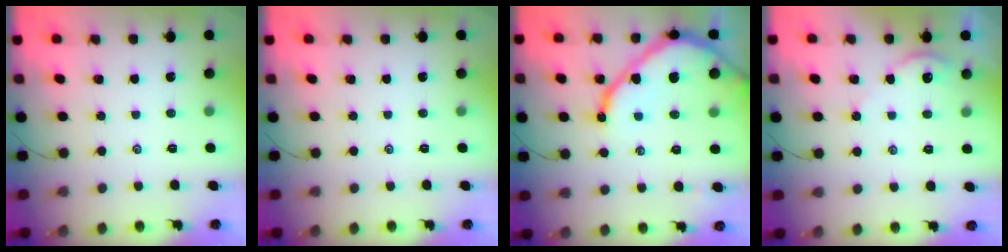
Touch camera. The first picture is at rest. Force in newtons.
{"total": 0.0}
{"total": 13.0, "press": 12.9, "slide": 1.6}
{"total": 2.7, "press": 2.7, "slide": 0.4}